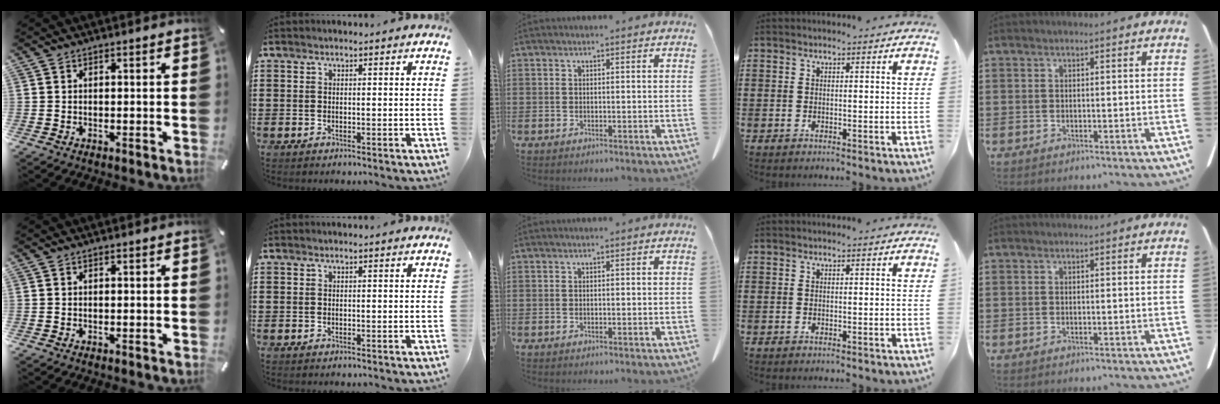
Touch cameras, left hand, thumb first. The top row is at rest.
{}